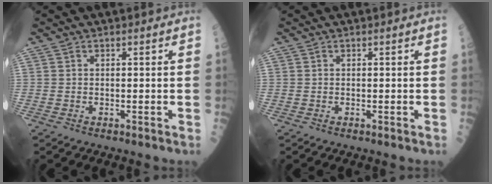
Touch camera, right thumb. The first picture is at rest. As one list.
[{"total": 0.0}]